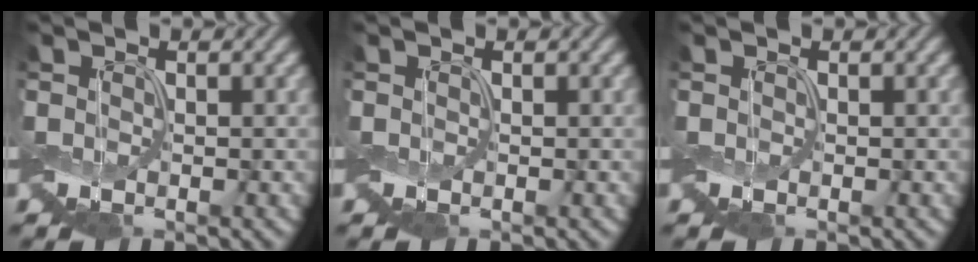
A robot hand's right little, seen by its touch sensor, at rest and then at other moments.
{"total": 0.0}
{"total": 0.0}